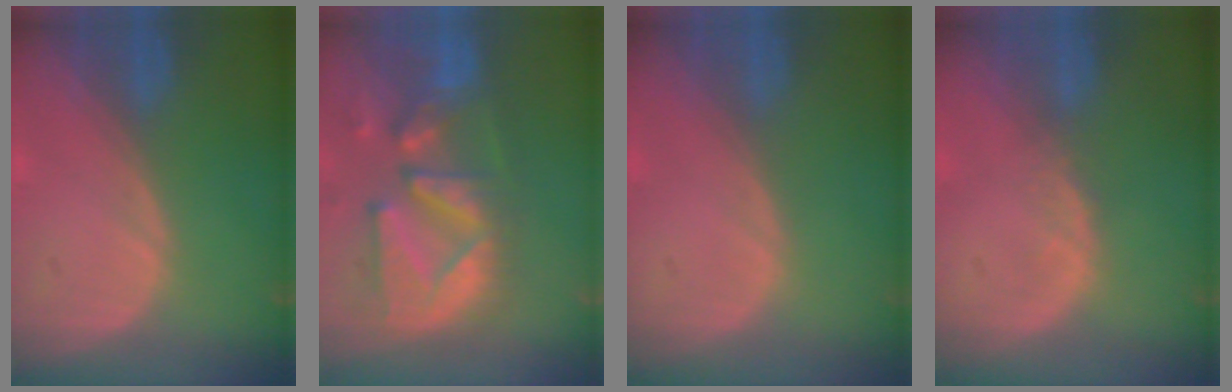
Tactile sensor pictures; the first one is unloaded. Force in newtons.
{"total": 12.7, "press": 11.2, "slide": 6.0}
{"total": 0.0}
{"total": 1.1, "press": 1.1, "slide": 0.2}